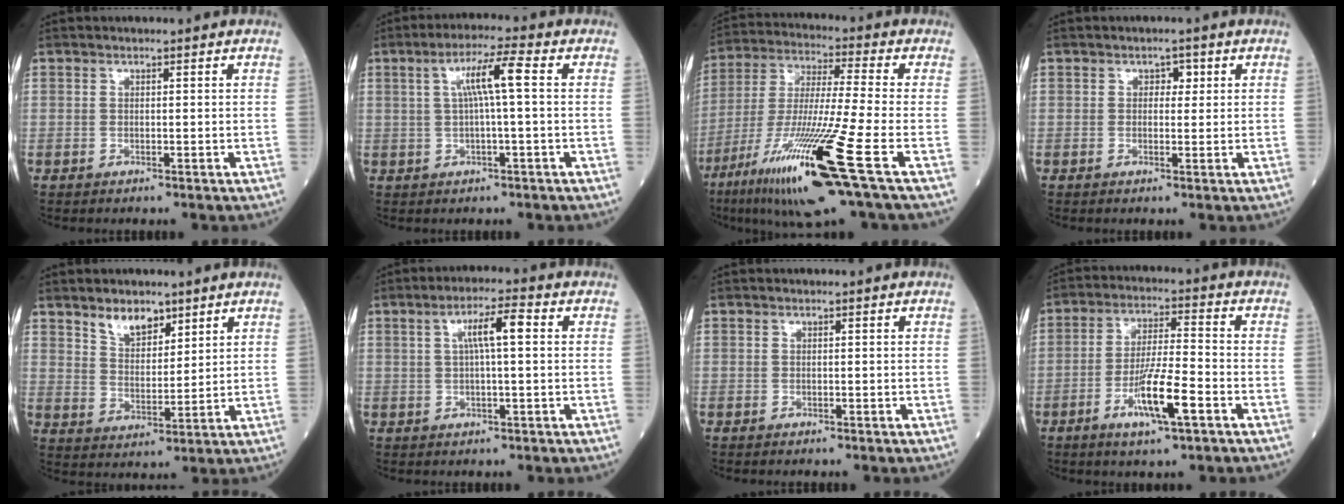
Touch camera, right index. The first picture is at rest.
{"total": 6.9, "force": [1.0, -0.6, 6.8], "torque": [-0.127, 0.015, 0.022]}
{"total": 19.1, "force": [-9.1, -0.7, 16.8], "torque": [-0.338, -0.052, -0.171]}
{"total": 1.7, "force": [0.6, 1.2, 1.1], "torque": [-0.009, 0.004, 0.004]}
{"total": 5.6, "force": [4.1, 2.8, 2.6], "torque": [-0.046, -0.001, 0.081]}
{"total": 4.5, "force": [1.1, 0.7, 4.3], "torque": [-0.076, 0.012, 0.017]}
{"total": 0.0}
{"total": 9.4, "force": [-4.0, 0.9, 8.5], "torque": [-0.161, -0.009, -0.072]}